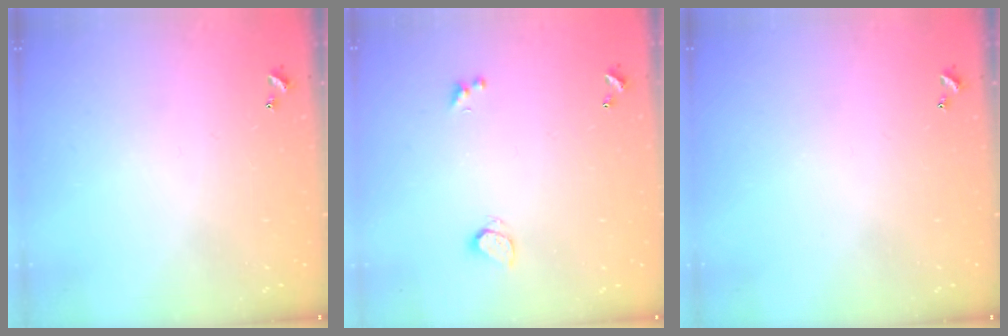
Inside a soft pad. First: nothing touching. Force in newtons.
{"total": 0.9, "press": 0.7, "slide": 0.5}
{"total": 0.0}